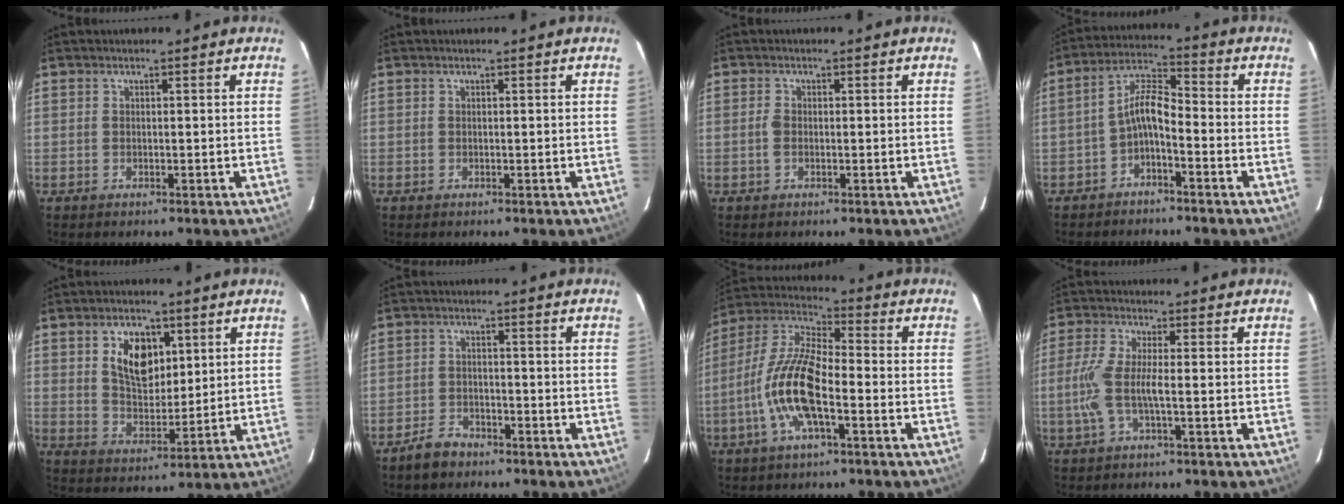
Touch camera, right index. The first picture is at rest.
{"total": 0.0}
{"total": 1.5, "force": [-0.3, 0.9, 1.2], "torque": [-0.028, 0.002, -0.008]}
{"total": 5.3, "force": [-3.0, 1.6, 4.1], "torque": [-0.094, 0.018, -0.058]}
{"total": 9.5, "force": [3.6, 5.9, 6.6], "torque": [-0.114, 0.007, 0.072]}
{"total": 4.9, "force": [-3.8, 2.7, 1.5], "torque": [-0.046, 0.010, -0.063]}
{"total": 14.4, "force": [-4.5, 4.6, 12.9], "torque": [-0.268, 0.000, -0.094]}
{"total": 6.9, "force": [-1.4, 1.0, 6.7], "torque": [-0.151, -0.002, -0.027]}